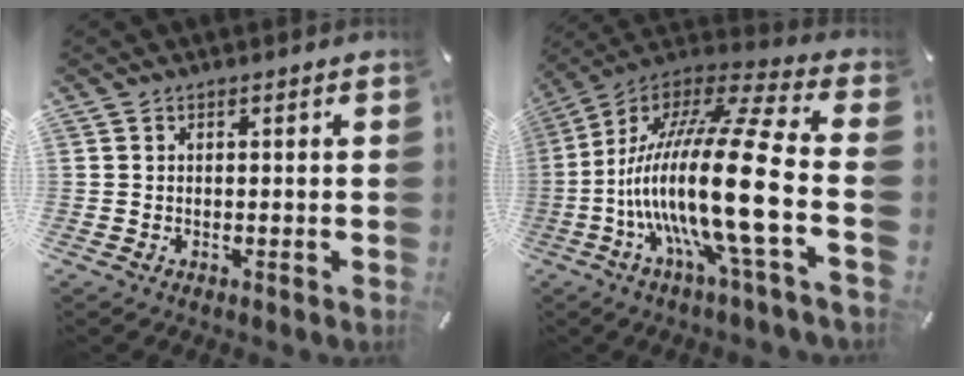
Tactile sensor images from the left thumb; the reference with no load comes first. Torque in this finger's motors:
{"motor_torque": [-0.54, 2.95, 2.78, -0.01, 1.05]}